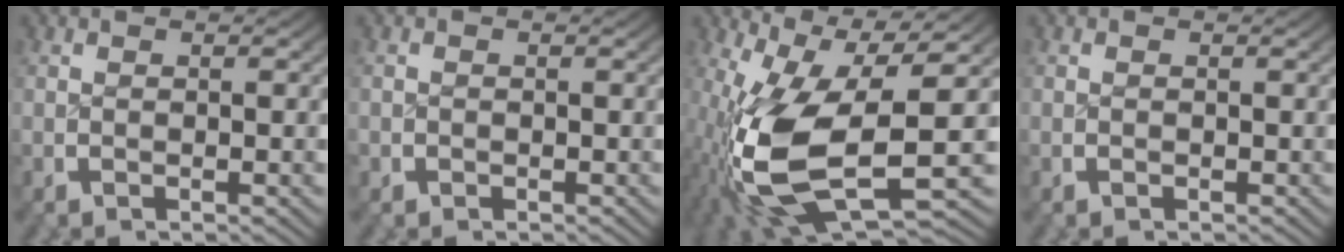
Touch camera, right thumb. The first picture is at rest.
{"total": 2.0, "force": [-0.5, 0.4, -2.0], "torque": [0.026, -0.020, -0.003]}
{"total": 14.8, "force": [-1.8, 8.8, 11.7], "torque": [-0.255, -0.071, 0.008]}
{"total": 1.6, "force": [-0.2, 0.0, -1.6], "torque": [0.021, -0.014, 0.001]}